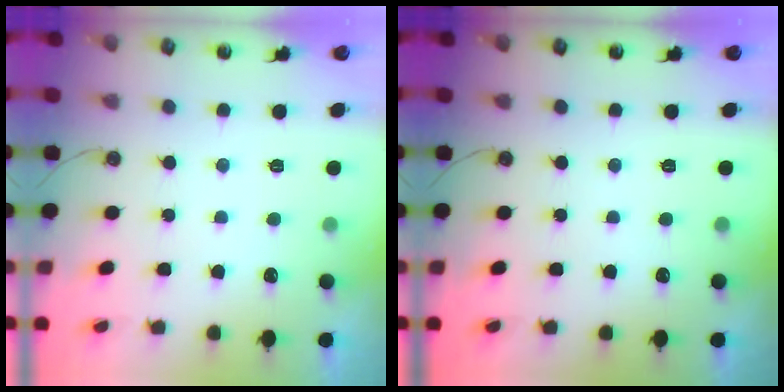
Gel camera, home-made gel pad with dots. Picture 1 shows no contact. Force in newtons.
{"total": 0.0}